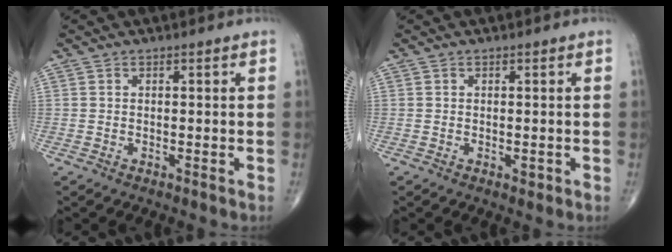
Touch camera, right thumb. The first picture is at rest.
{"total": 0.8, "force": [-0.2, 0.5, 0.6], "torque": [-0.005, -0.002, -0.002]}